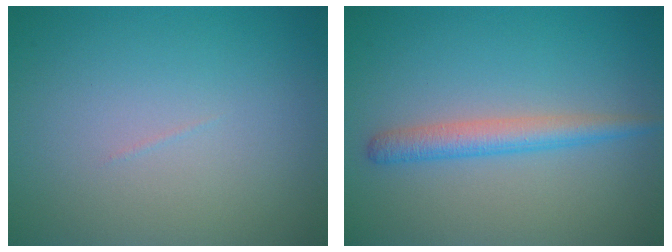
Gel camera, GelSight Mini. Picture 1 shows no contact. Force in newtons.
{"total": 2.7, "press": 2.7, "slide": 0.1}